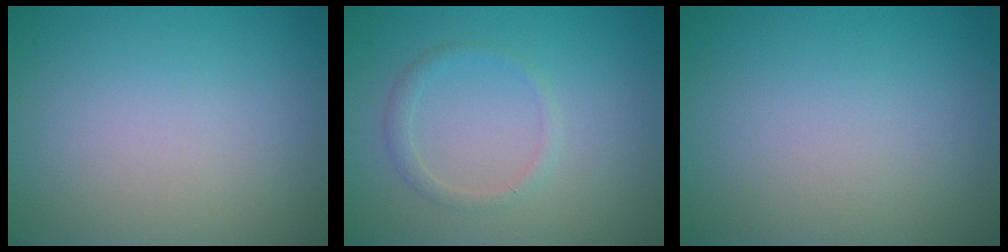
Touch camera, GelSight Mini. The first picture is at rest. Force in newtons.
{"total": 1.3, "press": 1.3, "slide": 0.0}
{"total": 0.0}